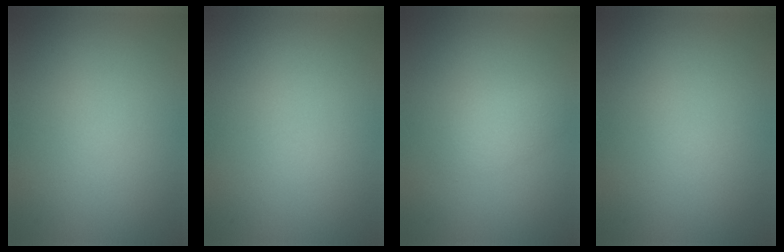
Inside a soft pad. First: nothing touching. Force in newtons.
{"total": 0.0}
{"total": 1.5, "press": 1.5, "slide": 0.0}
{"total": 0.0}